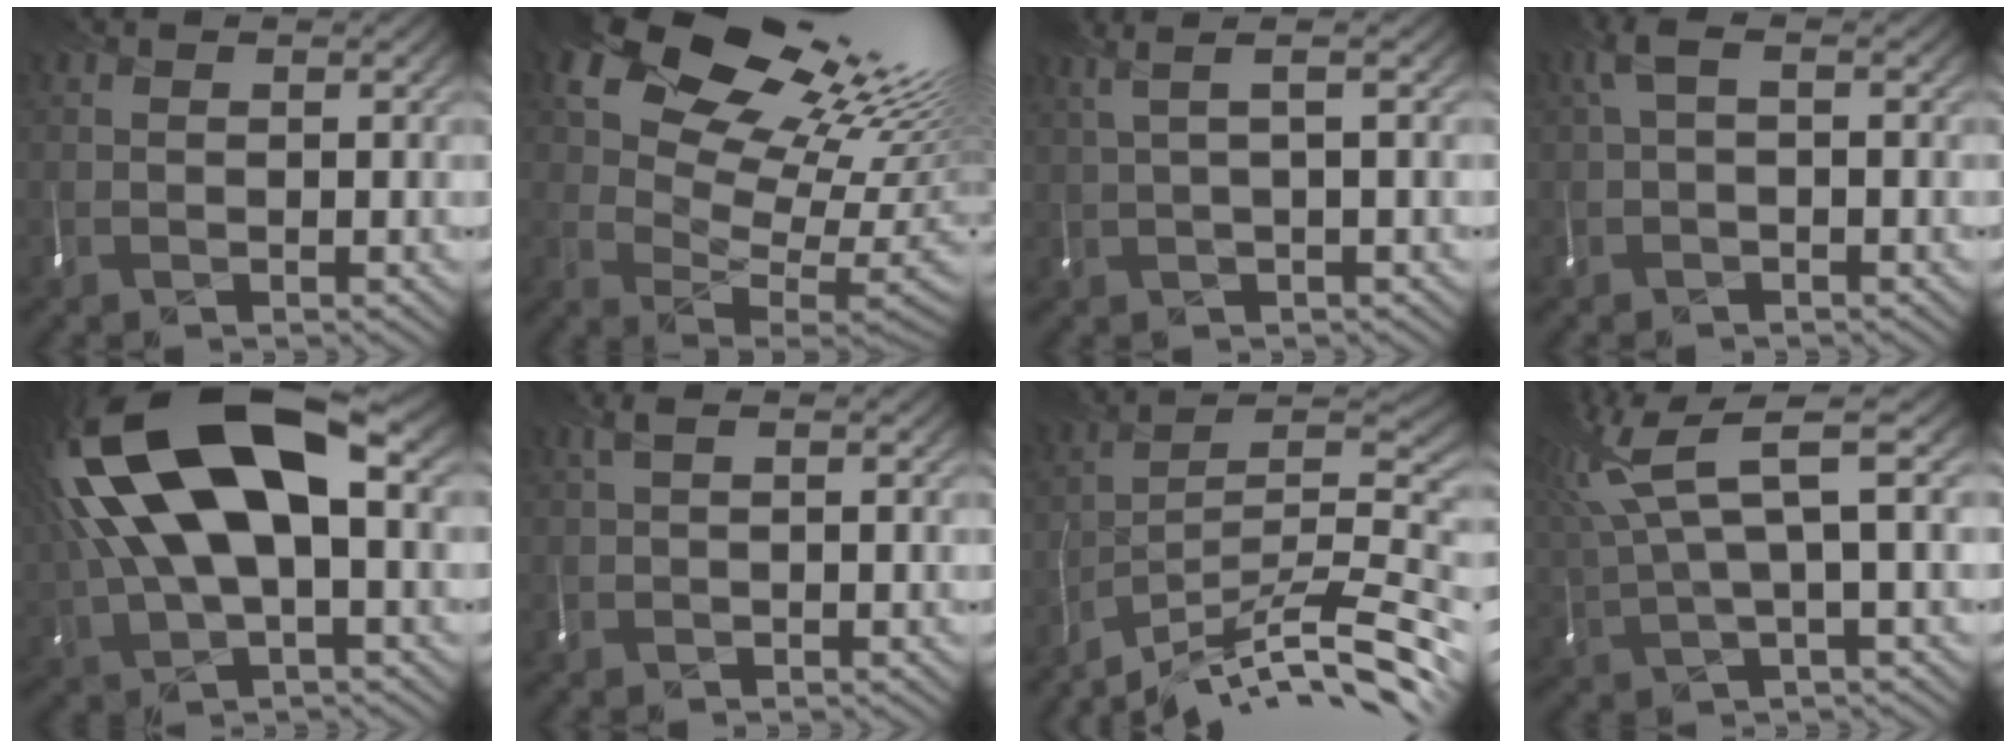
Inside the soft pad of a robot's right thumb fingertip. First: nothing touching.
{"total": 16.0, "force": [8.3, 8.5, 10.7], "torque": [-0.157, 0.030, 0.132]}
{"total": 2.2, "force": [0.8, -0.3, 2.1], "torque": [-0.037, 0.010, 0.019]}
{"total": 1.5, "force": [0.1, 0.2, 1.5], "torque": [-0.038, 0.003, -0.002]}
{"total": 17.0, "force": [3.2, 8.1, 14.5], "torque": [-0.315, 0.010, 0.056]}
{"total": 0.7, "force": [0.2, -0.3, 0.5], "torque": [-0.013, 0.003, 0.001]}
{"total": 13.4, "force": [-11.2, 1.4, 7.2], "torque": [-0.109, 0.014, -0.196]}
{"total": 8.4, "force": [2.9, 1.8, 7.7], "torque": [-0.171, 0.014, 0.056]}